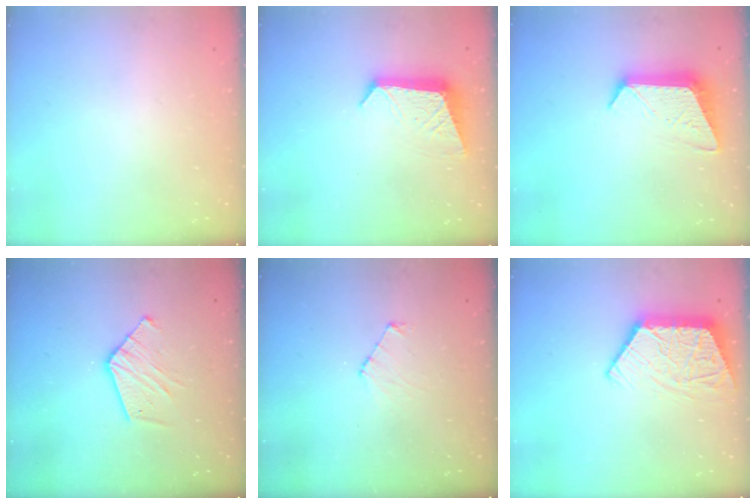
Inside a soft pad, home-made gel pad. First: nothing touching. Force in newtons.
{"total": 9.8, "press": 9.8, "slide": 0.1}
{"total": 11.2, "press": 11.2, "slide": 0.5}
{"total": 9.8, "press": 9.7, "slide": 0.8}
{"total": 4.6, "press": 4.6, "slide": 0.4}
{"total": 12.1, "press": 12.1, "slide": 1.0}